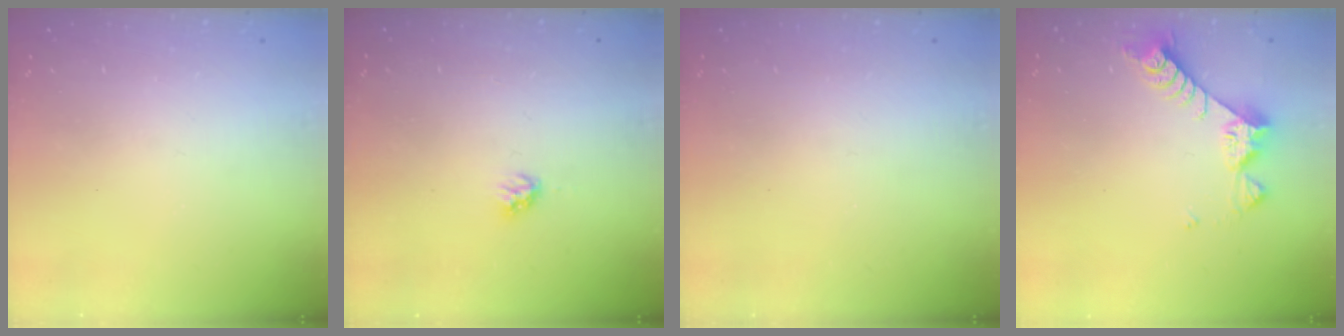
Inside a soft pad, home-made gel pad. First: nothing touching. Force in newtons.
{"total": 2.8, "press": 2.8, "slide": 0.2}
{"total": 0.0}
{"total": 8.3, "press": 8.3, "slide": 0.5}